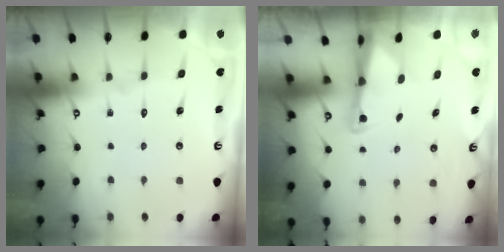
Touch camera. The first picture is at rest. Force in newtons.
{"total": 2.6, "press": 2.6, "slide": 0.5}